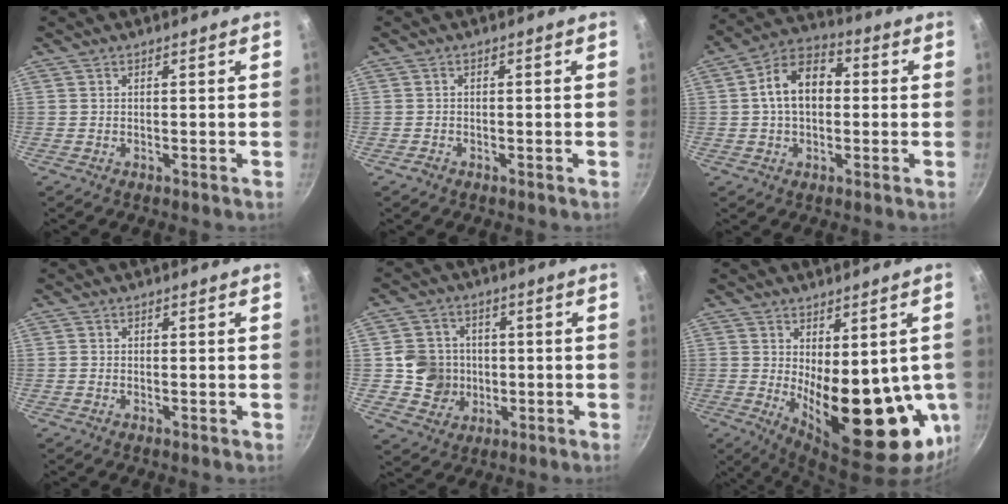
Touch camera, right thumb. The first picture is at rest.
{"total": 1.2, "force": [-0.9, 0.8, 0.3], "torque": [-0.006, 0.009, -0.017]}
{"total": 11.5, "force": [0.8, 7.8, 8.4], "torque": [-0.113, 0.033, -0.004]}
{"total": 0.6, "force": [-0.2, 0.3, 0.4], "torque": [-0.006, 0.002, -0.004]}
{"total": 8.5, "force": [-0.4, 8.1, 2.3], "torque": [-0.006, 0.014, -0.008]}
{"total": 20.7, "force": [-1.6, 9.1, 18.5], "torque": [-0.217, -0.038, 0.002]}